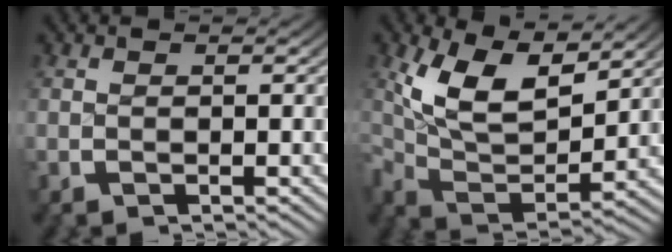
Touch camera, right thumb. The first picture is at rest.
{"total": 8.4, "force": [2.7, 4.7, 6.3], "torque": [-0.141, -0.019, 0.051]}